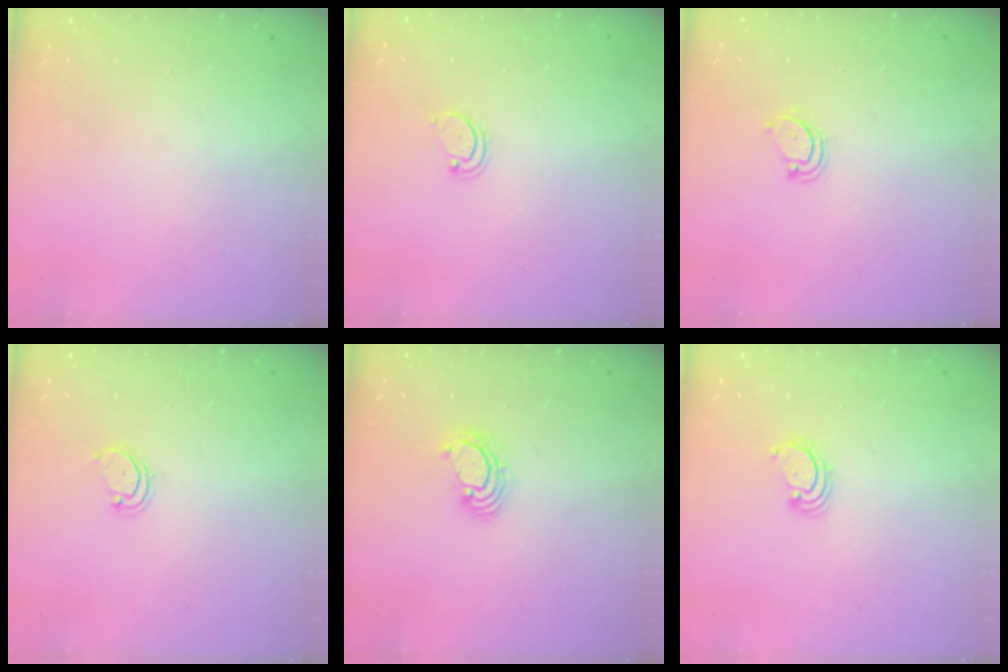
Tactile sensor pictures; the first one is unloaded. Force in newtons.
{"total": 2.2, "press": 2.2, "slide": 0.2}
{"total": 3.6, "press": 3.6, "slide": 0.3}
{"total": 2.6, "press": 2.6, "slide": 0.2}
{"total": 3.5, "press": 3.5, "slide": 0.3}
{"total": 2.8, "press": 2.8, "slide": 0.2}